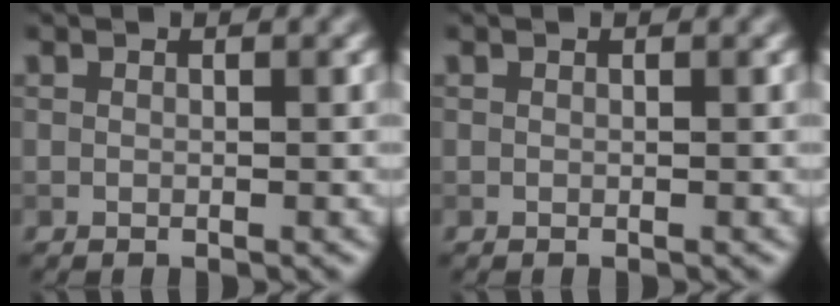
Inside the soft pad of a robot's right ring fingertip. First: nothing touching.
{"total": 0.0}